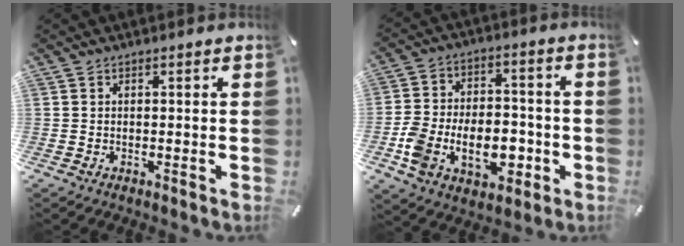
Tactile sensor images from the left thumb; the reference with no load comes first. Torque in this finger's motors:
{"motor_torque": [-0.17, 1.86, 0.29, 0.11, 0.20]}